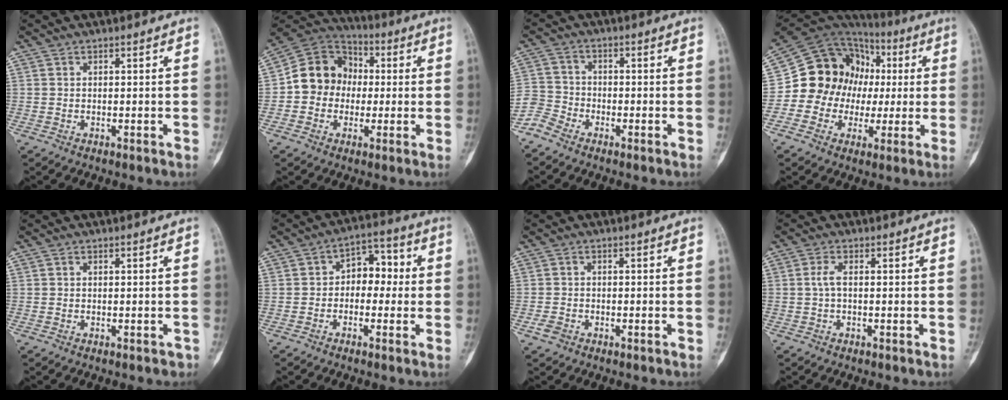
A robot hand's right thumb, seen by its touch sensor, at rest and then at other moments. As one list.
[{"total": 12.3, "force": [-0.3, 11.0, 5.7], "torque": [-0.062, 0.033, -0.018]}, {"total": 4.2, "force": [-3.6, 2.2, 0.3], "torque": [0.002, 0.010, -0.086]}, {"total": 17.6, "force": [0.3, 15.7, 7.9], "torque": [-0.095, 0.057, 0.010]}, {"total": 0.8, "force": [-0.4, 0.5, 0.4], "torque": [0.002, 0.006, -0.004]}, {"total": 7.2, "force": [-0.3, 5.1, 5.0], "torque": [-0.036, 0.035, -0.019]}, {"total": 1.9, "force": [-1.2, 1.1, 0.9], "torque": [-0.017, 0.009, -0.019]}, {"total": 1.9, "force": [0.0, 0.7, 1.8], "torque": [-0.036, 0.003, -0.002]}]